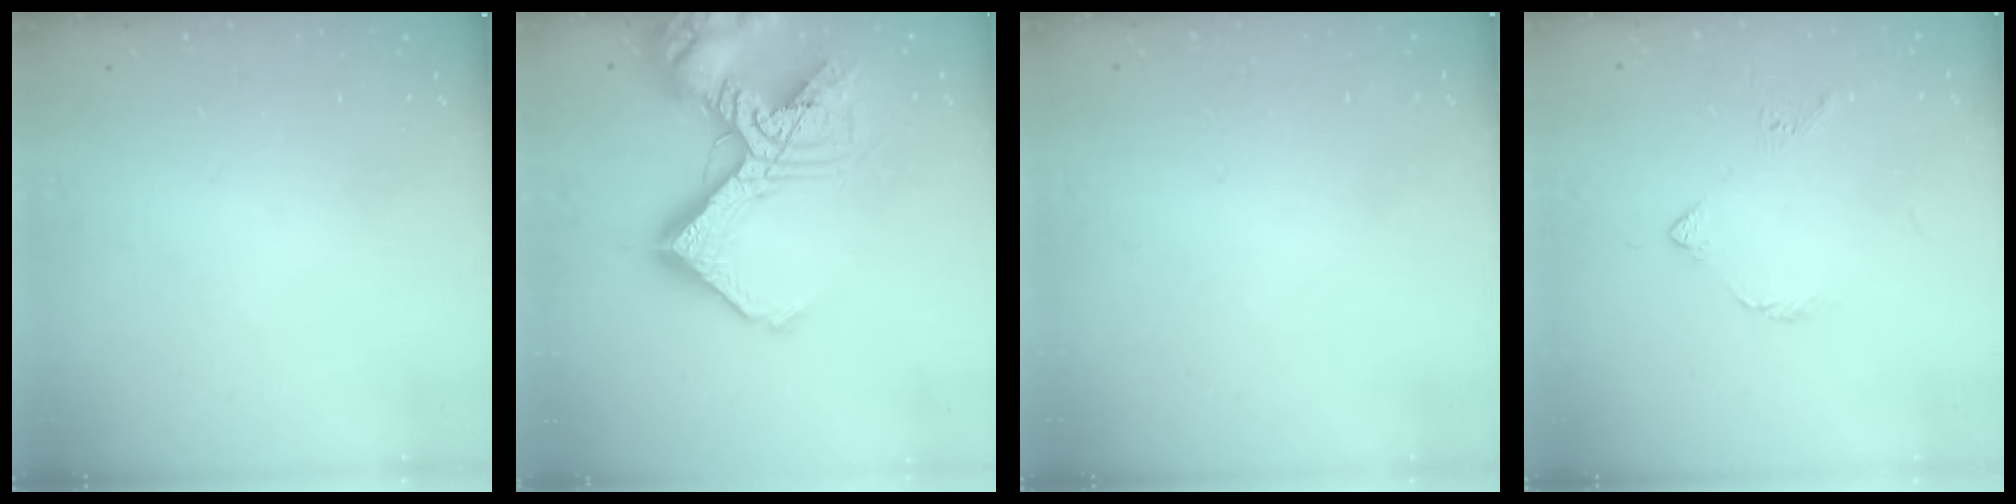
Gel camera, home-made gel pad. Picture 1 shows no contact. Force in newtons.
{"total": 24.6, "press": 24.4, "slide": 3.2}
{"total": 1.8, "press": 1.8, "slide": 0.1}
{"total": 4.0, "press": 3.9, "slide": 0.8}